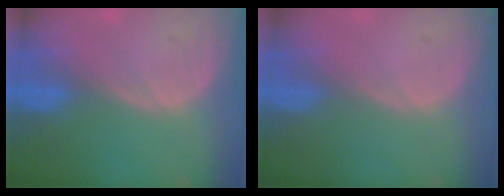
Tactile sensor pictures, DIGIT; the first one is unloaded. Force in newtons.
{"total": 0.0}